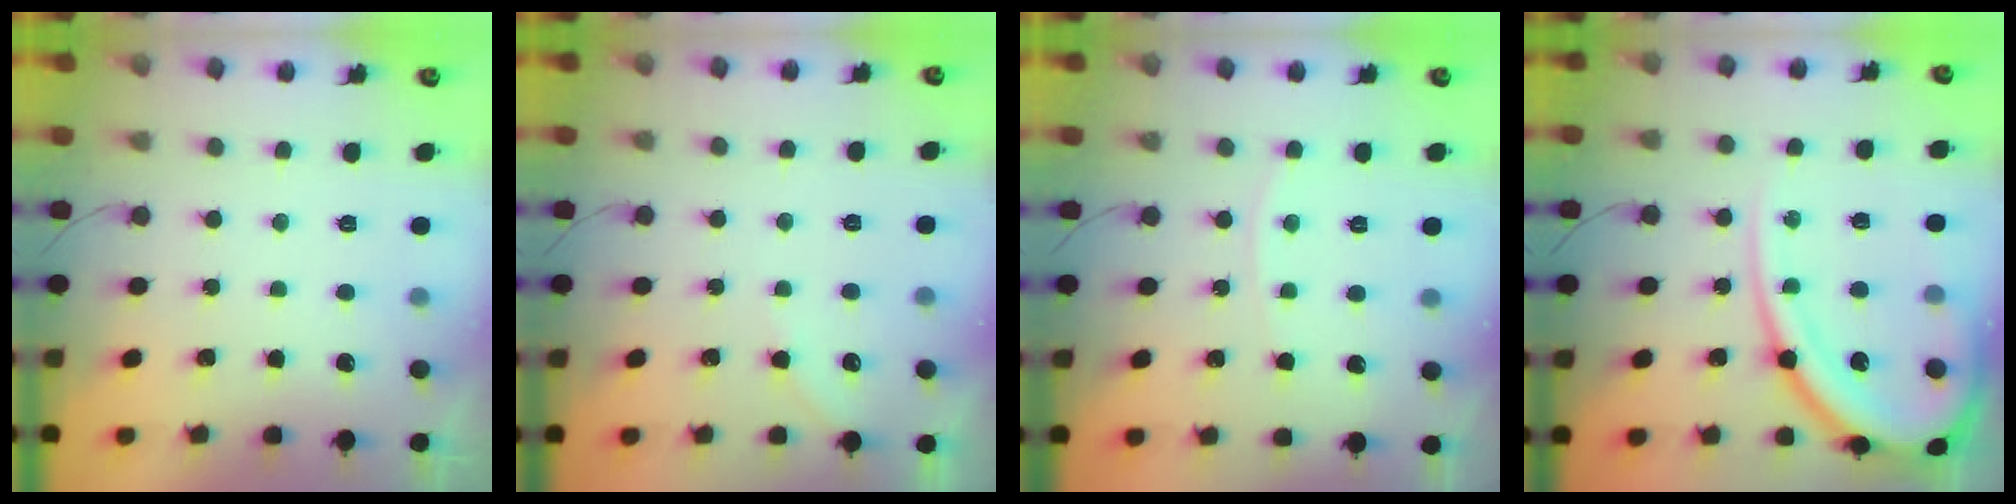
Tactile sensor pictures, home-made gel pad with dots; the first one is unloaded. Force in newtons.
{"total": 2.4, "press": 2.3, "slide": 0.4}
{"total": 2.6, "press": 2.5, "slide": 0.4}
{"total": 19.7, "press": 19.6, "slide": 2.0}